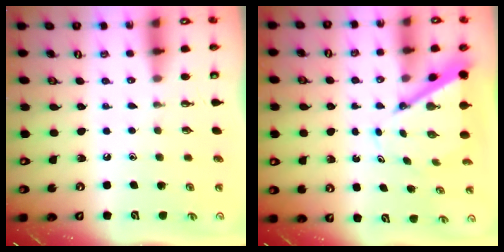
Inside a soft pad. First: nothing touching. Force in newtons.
{"total": 6.7, "press": 6.6, "slide": 0.5}